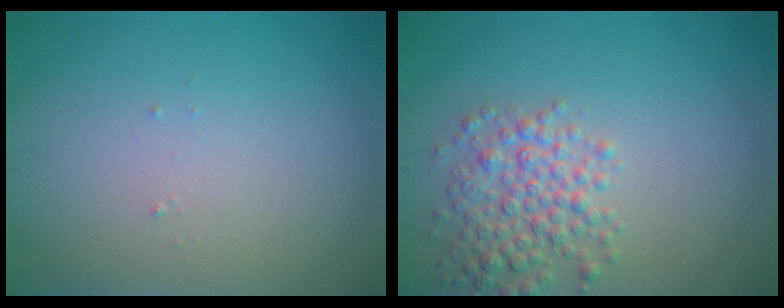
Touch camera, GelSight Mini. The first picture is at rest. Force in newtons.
{"total": 3.9, "press": 3.9, "slide": 0.1}